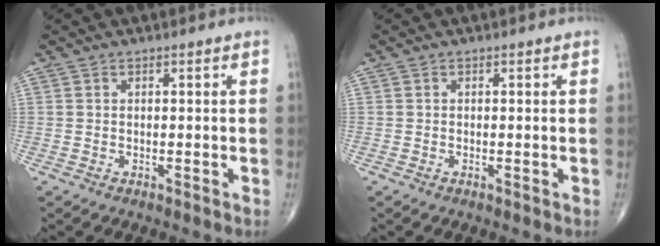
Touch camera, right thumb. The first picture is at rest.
{"total": 0.0}